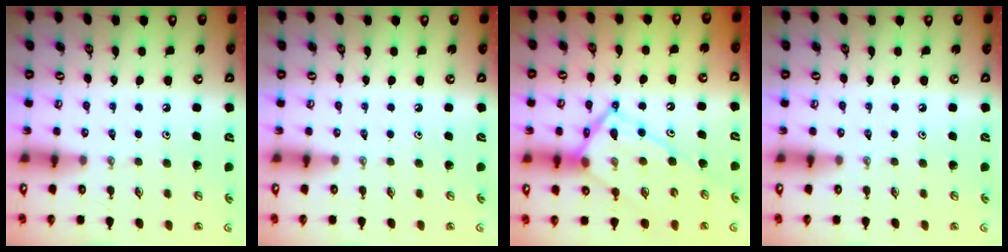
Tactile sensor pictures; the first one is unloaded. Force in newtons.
{"total": 0.0}
{"total": 15.6, "press": 15.6, "slide": 0.7}
{"total": 0.0}